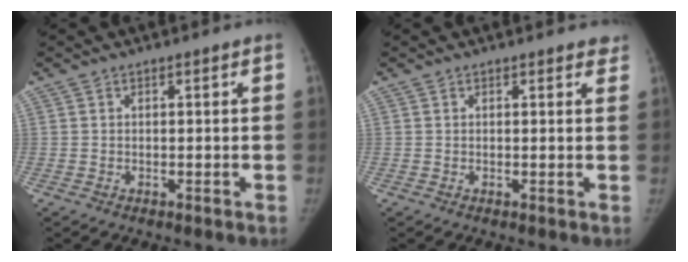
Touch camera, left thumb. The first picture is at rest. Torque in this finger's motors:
{"motor_torque": [1.44, 0.74, 0.49, -0.41, 0.03]}